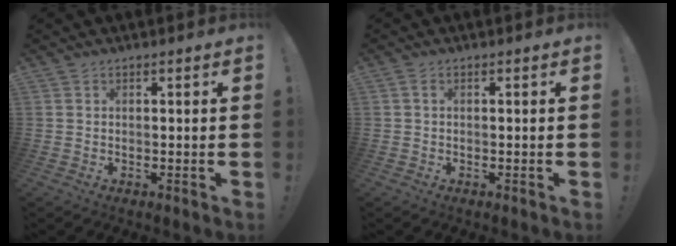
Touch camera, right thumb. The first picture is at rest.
{"total": 0.9, "force": [-0.1, 0.5, 0.7], "torque": [-0.021, 0.007, -0.002]}